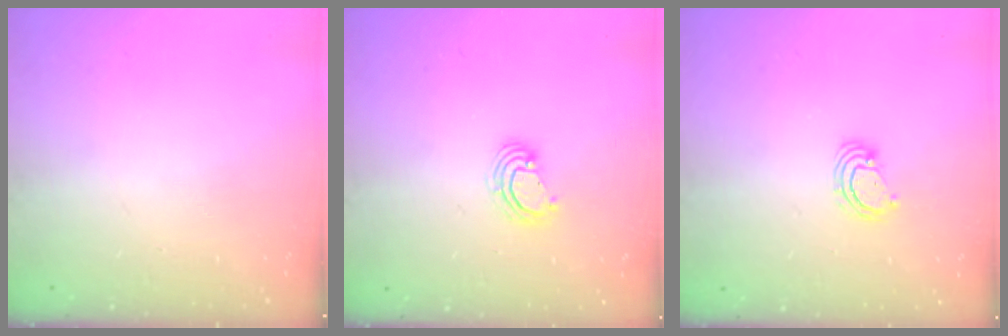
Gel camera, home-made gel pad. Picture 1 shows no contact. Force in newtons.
{"total": 3.6, "press": 3.6, "slide": 0.2}
{"total": 2.8, "press": 2.8, "slide": 0.3}